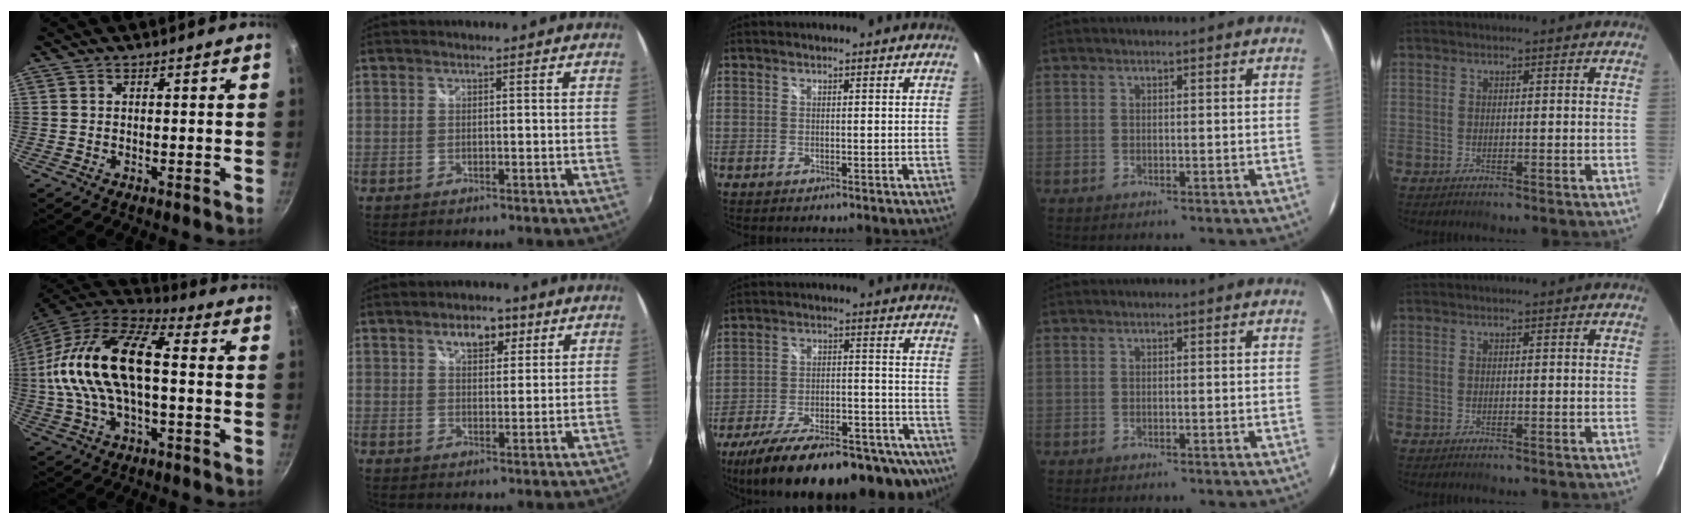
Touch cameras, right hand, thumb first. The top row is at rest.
{"thumb": {"total": 21.0, "force": [0.1, 10.3, 18.3], "torque": [-0.338, 0.036, -0.011]}, "index": {"total": 5.9, "force": [3.2, 3.4, 3.6], "torque": [-0.055, 0.014, 0.052]}, "middle": {"total": 29.4, "force": [-23.1, 10.1, 15.1], "torque": [-0.258, -0.023, -0.312]}}